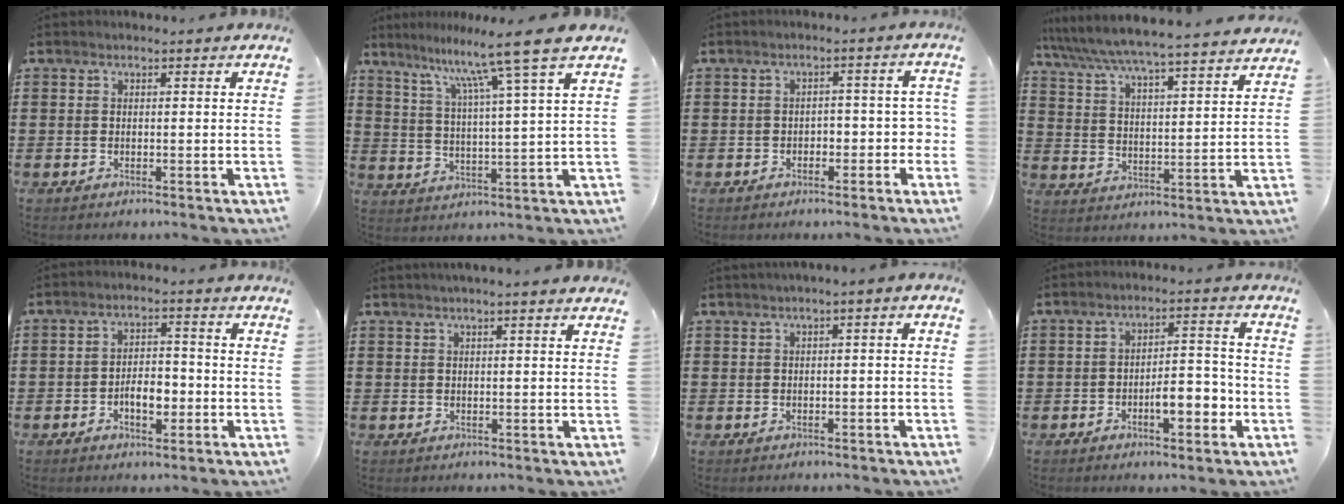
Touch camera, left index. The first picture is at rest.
{"total": 9.9, "force": [7.4, -1.6, 6.3], "torque": [-0.139, -0.037, 0.115]}
{"total": 3.0, "force": [-1.6, 1.8, 1.9], "torque": [-0.038, 0.008, -0.035]}
{"total": 6.0, "force": [5.8, -0.2, 1.4], "torque": [-0.056, -0.043, 0.097]}
{"total": 4.8, "force": [-1.6, 2.5, 3.8], "torque": [-0.059, 0.005, -0.030]}
{"total": 1.4, "force": [1.3, 0.1, 0.6], "torque": [-0.013, 0.001, 0.024]}
{"total": 1.2, "force": [-0.8, 0.4, 0.8], "torque": [-0.016, 0.002, -0.018]}
{"total": 6.1, "force": [-2.6, 2.3, 5.0], "torque": [-0.075, 0.007, -0.050]}